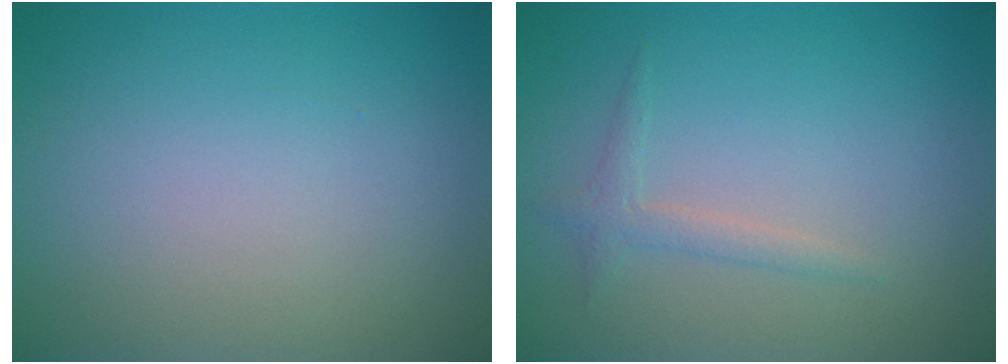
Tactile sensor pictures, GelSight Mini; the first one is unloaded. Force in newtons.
{"total": 1.4, "press": 1.4, "slide": 0.1}